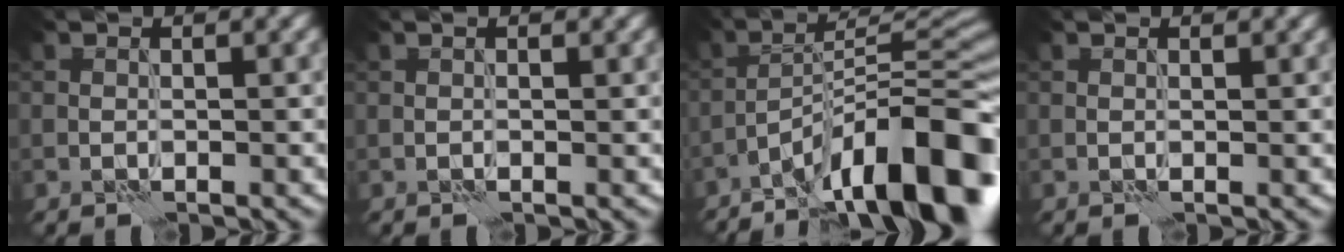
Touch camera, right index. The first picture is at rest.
{"total": 1.2, "force": [0.5, 0.3, 1.0], "torque": [-0.015, -0.005, 0.005]}
{"total": 14.8, "force": [-9.0, 3.5, 11.2], "torque": [-0.173, 0.011, -0.150]}
{"total": 0.8, "force": [0.5, 0.1, 0.5], "torque": [-0.012, 0.000, 0.005]}